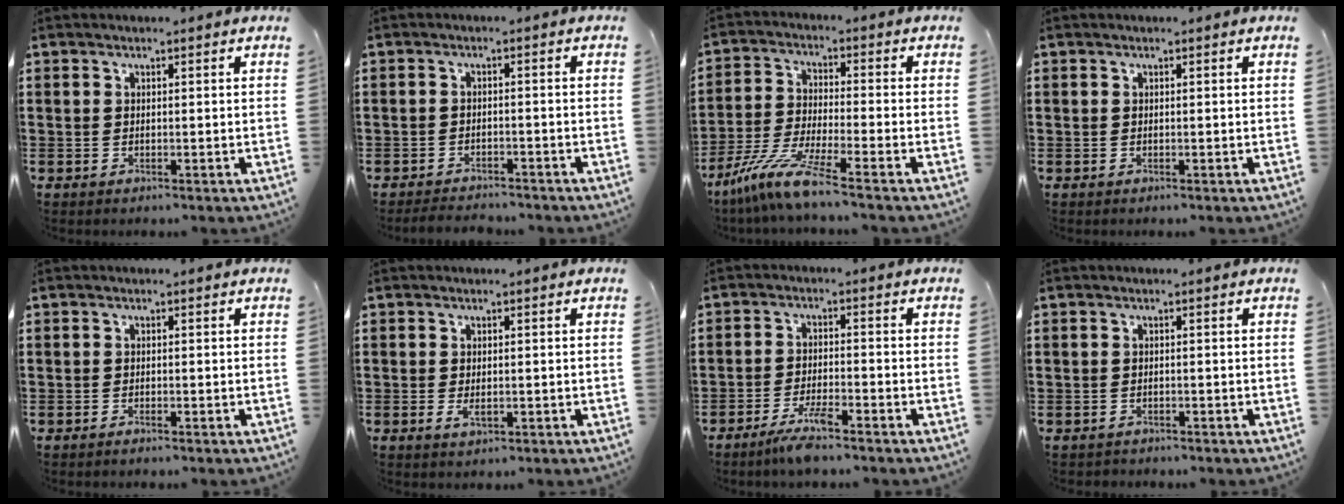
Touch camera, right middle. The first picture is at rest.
{"total": 2.4, "force": [-2.4, 0.2, 0.1], "torque": [-0.007, -0.002, -0.049]}
{"total": 8.3, "force": [-6.4, 0.0, 5.2], "torque": [-0.125, -0.018, -0.130]}
{"total": 0.0}
{"total": 0.6, "force": [-0.4, 0.0, 0.5], "torque": [-0.008, -0.002, -0.007]}
{"total": 1.5, "force": [-0.2, 0.6, 1.3], "torque": [-0.027, -0.002, -0.002]}
{"total": 4.3, "force": [-3.1, 0.3, 3.0], "torque": [-0.069, -0.009, -0.061]}
{"total": 2.3, "force": [-2.3, 0.4, -0.3], "torque": [-0.003, -0.001, -0.051]}